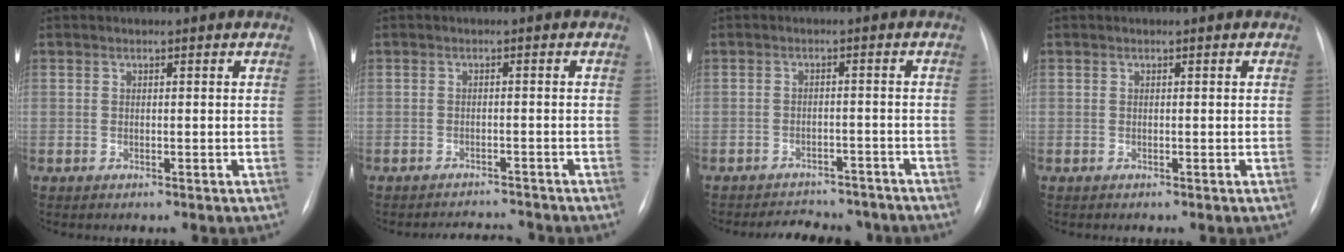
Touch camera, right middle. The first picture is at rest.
{"total": 3.6, "force": [-3.6, 0.0, -0.2], "torque": [0.001, -0.002, -0.052]}
{"total": 9.8, "force": [-8.9, 3.5, 2.3], "torque": [-0.030, 0.007, -0.105]}
{"total": 0.0}